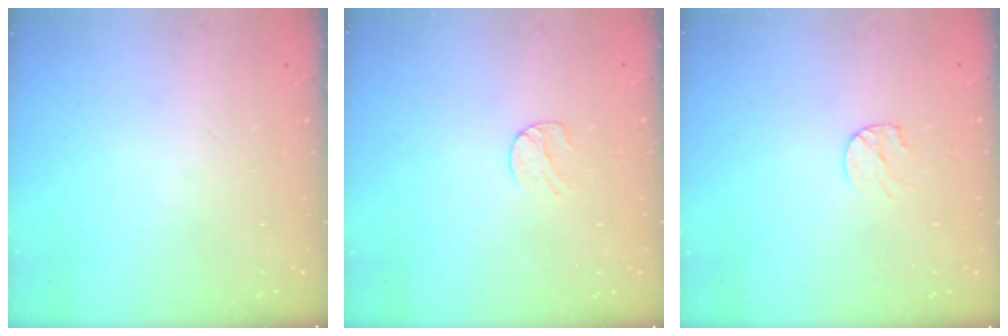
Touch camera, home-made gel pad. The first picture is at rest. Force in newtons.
{"total": 5.8, "press": 5.8, "slide": 0.6}
{"total": 6.6, "press": 6.5, "slide": 0.7}